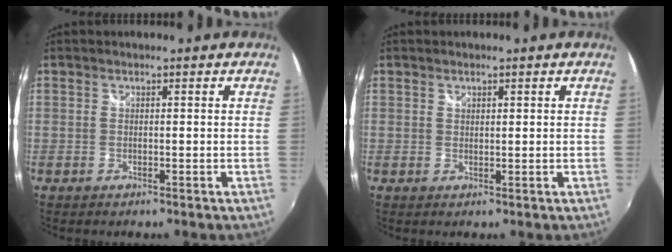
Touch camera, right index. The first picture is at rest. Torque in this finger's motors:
{"motor_torque": [-0.10, 0.00, -0.04, -0.01]}